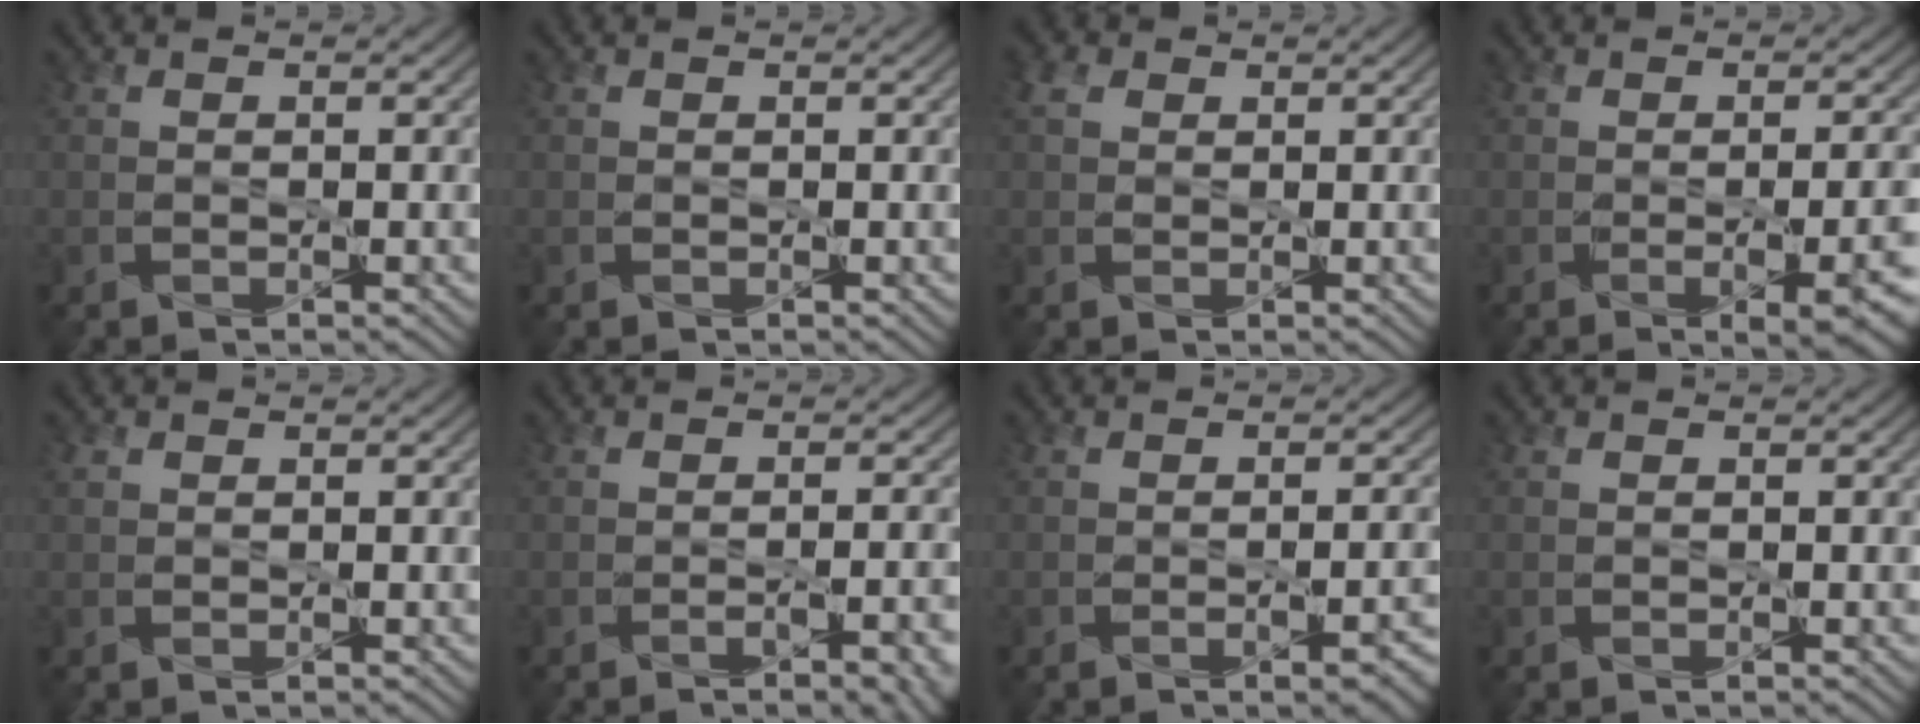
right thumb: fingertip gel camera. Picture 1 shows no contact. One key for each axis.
{"total": 0.0}
{"total": 2.5, "fx": 1.0, "fy": 1.8, "fz": 1.4, "tx": -0.038, "ty": 0.007, "tz": 0.016}
{"total": 7.1, "fx": -2.3, "fy": 2.6, "fz": 6.2, "tx": -0.075, "ty": -0.016, "tz": -0.011}
{"total": 0.5, "fx": 0.3, "fy": 0.4, "fz": 0.2, "tx": -0.005, "ty": 0.000, "tz": 0.008}
{"total": 4.3, "fx": -2.4, "fy": 1.0, "fz": 3.4, "tx": -0.039, "ty": -0.002, "tz": -0.027}
{"total": 3.5, "fx": -1.7, "fy": 1.0, "fz": 2.8, "tx": -0.038, "ty": -0.004, "tz": -0.016}
{"total": 0.0}